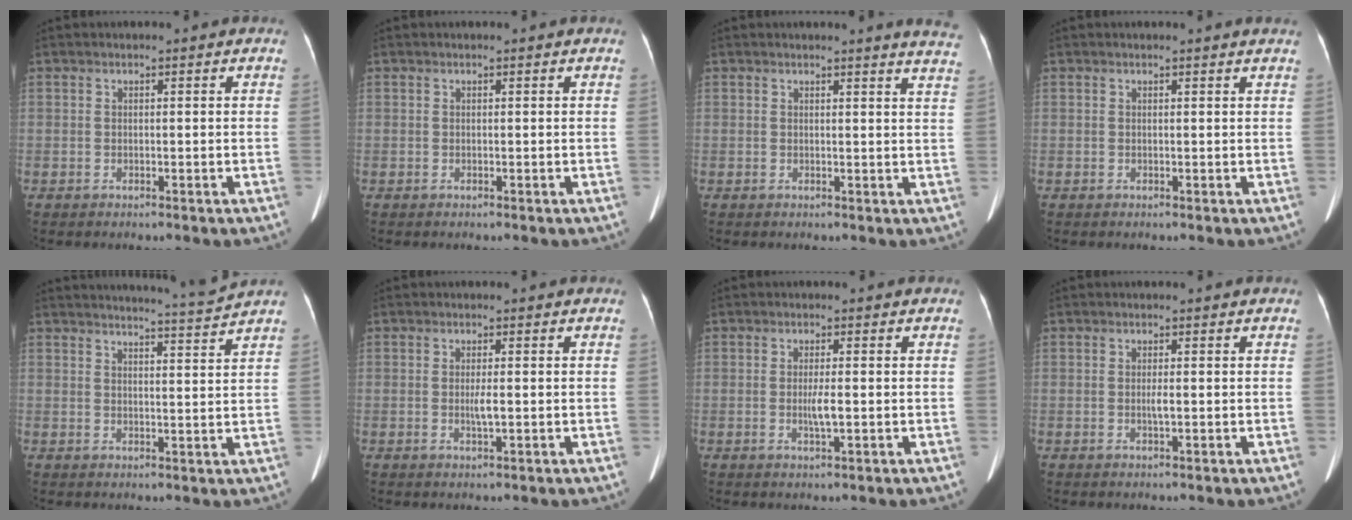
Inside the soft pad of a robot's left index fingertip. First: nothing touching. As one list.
[{"total": 0.0}, {"total": 6.6, "force": [6.3, -0.5, 2.0], "torque": [-0.016, -0.040, 0.039]}, {"total": 1.5, "force": [1.5, -0.2, 0.4], "torque": [-0.017, -0.005, 0.011]}, {"total": 6.9, "force": [6.5, -2.2, 0.9], "torque": [-0.022, -0.029, 0.089]}, {"total": 1.7, "force": [-0.2, 0.1, 1.7], "torque": [-0.034, -0.002, -0.002]}, {"total": 2.3, "force": [-0.4, 0.1, 2.3], "torque": [-0.045, -0.004, -0.005]}, {"total": 1.0, "force": [-0.2, 0.0, 1.0], "torque": [-0.021, -0.002, -0.001]}]